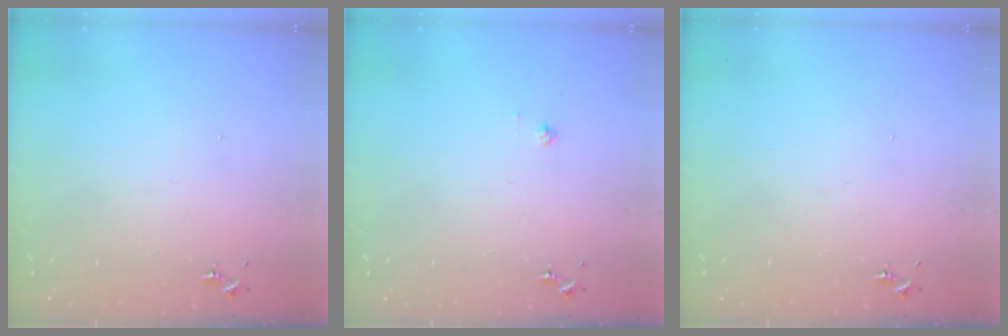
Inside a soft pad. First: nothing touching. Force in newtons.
{"total": 1.9, "press": 1.9, "slide": 0.1}
{"total": 0.0}